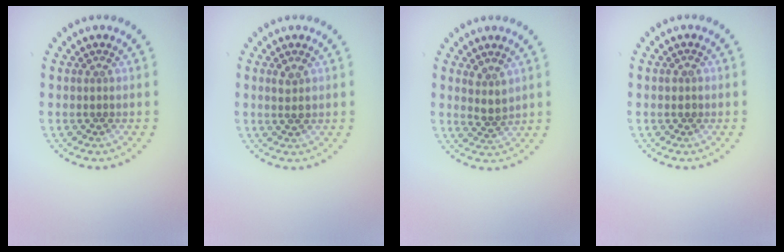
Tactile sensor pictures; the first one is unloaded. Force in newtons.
{"total": 1.4, "press": 1.4, "slide": 0.3}
{"total": 2.2, "press": 1.7, "slide": 1.3}
{"total": 0.9, "press": 0.9, "slide": 0.1}